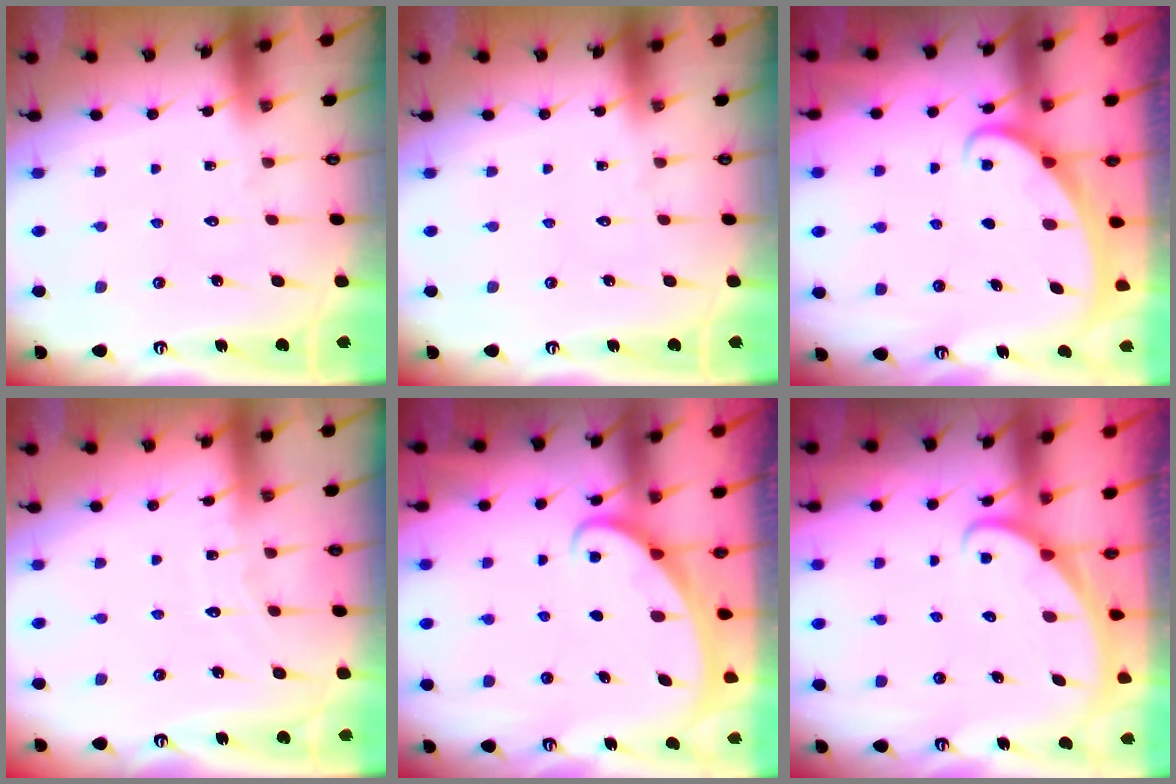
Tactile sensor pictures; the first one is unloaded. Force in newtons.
{"total": 0.0}
{"total": 2.1, "press": 2.1, "slide": 0.1}
{"total": 4.2, "press": 4.2, "slide": 0.5}
{"total": 2.0, "press": 2.0, "slide": 0.1}
{"total": 1.9, "press": 1.9, "slide": 0.0}